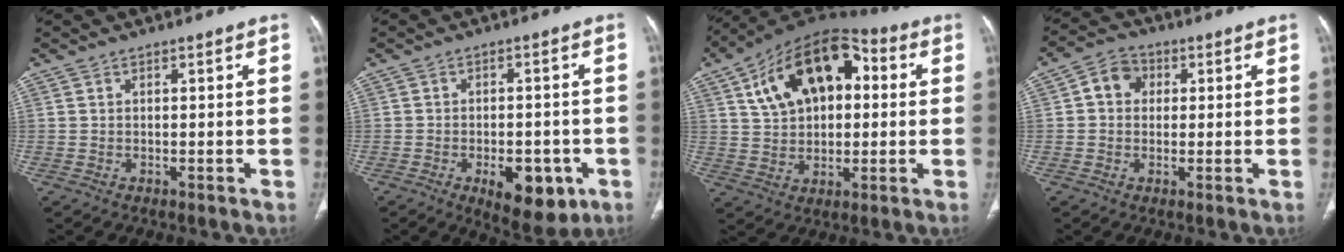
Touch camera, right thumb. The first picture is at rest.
{"total": 10.4, "force": [-4.2, 5.3, 8.0], "torque": [-0.084, 0.008, -0.047]}
{"total": 19.5, "force": [5.1, 11.7, 14.6], "torque": [-0.209, 0.020, 0.076]}
{"total": 5.8, "force": [1.1, 4.9, 3.0], "torque": [-0.032, 0.012, 0.009]}